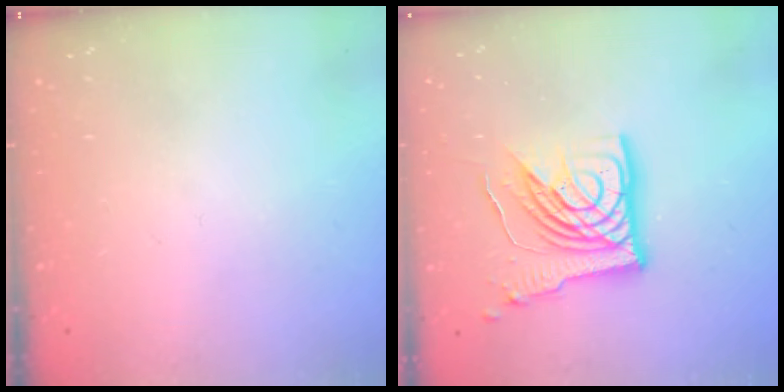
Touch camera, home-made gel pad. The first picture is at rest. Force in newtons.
{"total": 15.7, "press": 15.6, "slide": 1.8}